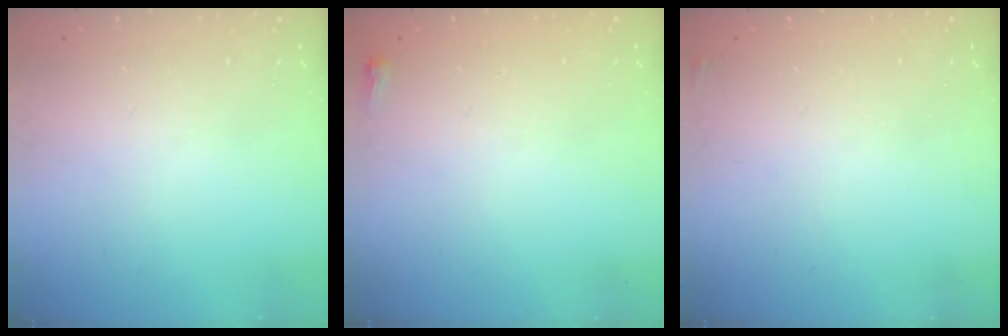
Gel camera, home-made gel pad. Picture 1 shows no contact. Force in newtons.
{"total": 2.1, "press": 2.0, "slide": 0.5}
{"total": 2.2, "press": 2.1, "slide": 0.7}